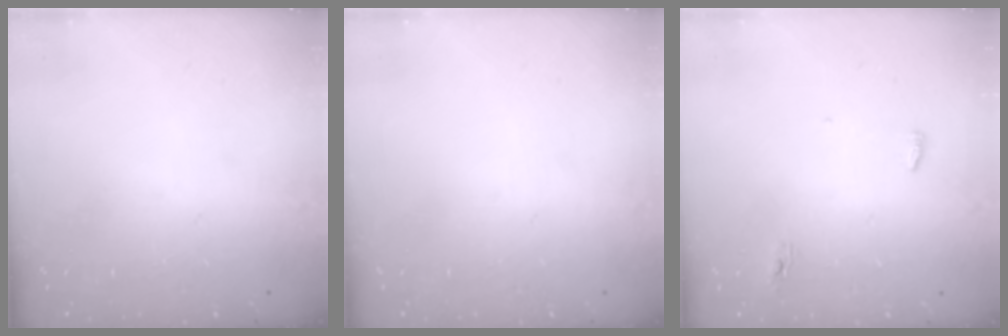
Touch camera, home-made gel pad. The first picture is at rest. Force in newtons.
{"total": 0.0}
{"total": 3.6, "press": 3.5, "slide": 0.9}